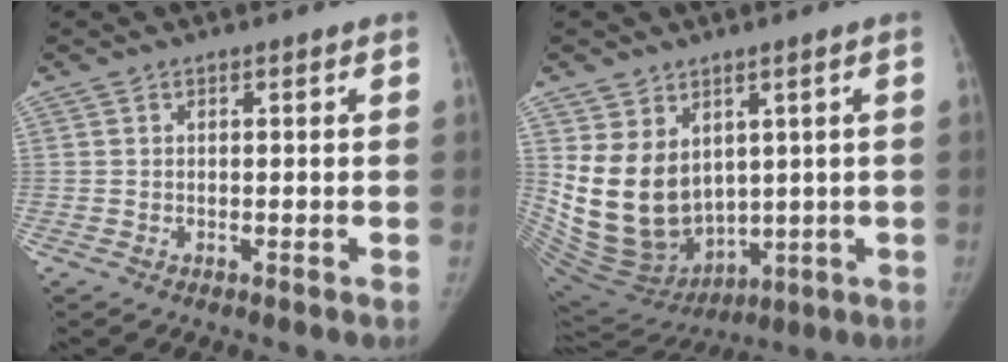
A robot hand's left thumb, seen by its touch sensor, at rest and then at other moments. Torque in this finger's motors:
{"motor_torque": [1.68, 1.68, 1.59, -1.19, 0.33]}